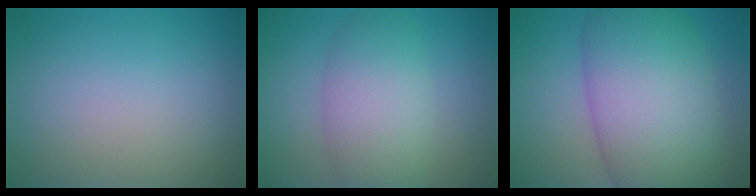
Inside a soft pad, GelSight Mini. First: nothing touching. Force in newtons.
{"total": 5.8, "press": 5.8, "slide": 0.1}
{"total": 12.1, "press": 12.0, "slide": 0.4}